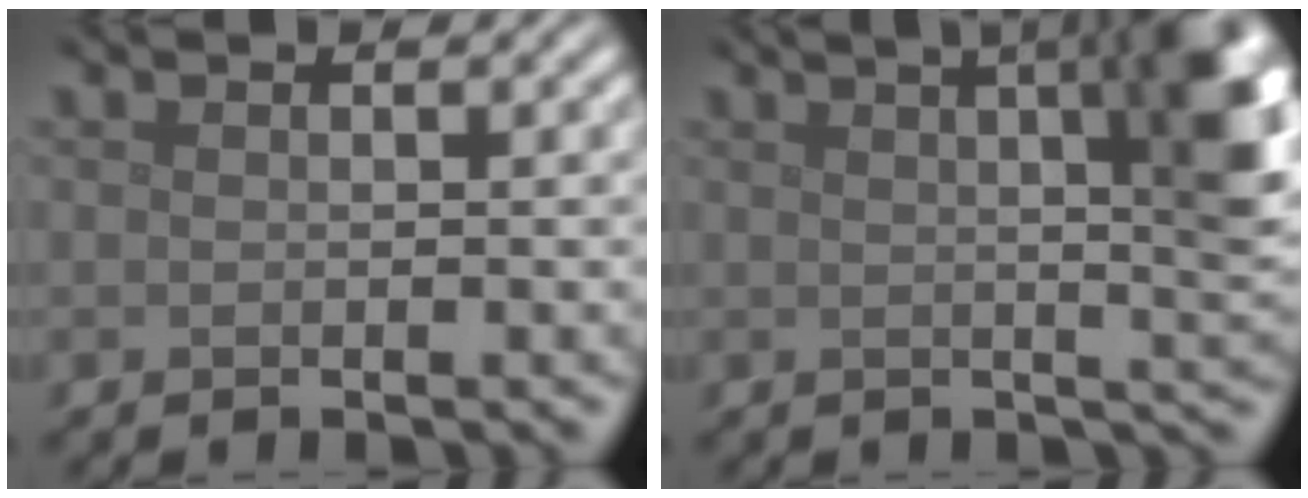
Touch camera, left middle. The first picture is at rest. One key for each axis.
{"total": 12.6, "fx": 3.3, "fy": 4.8, "fz": 11.2, "tx": -0.087, "ty": 0.034, "tz": 0.025}